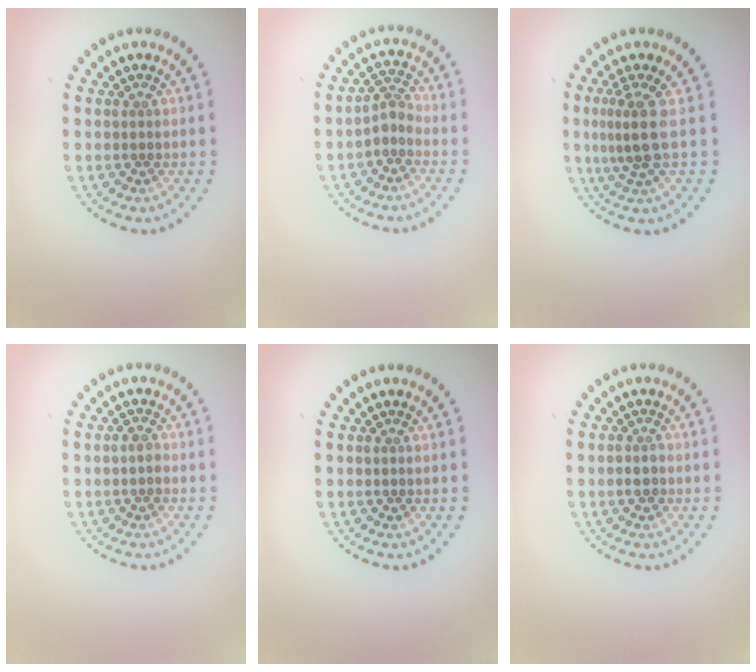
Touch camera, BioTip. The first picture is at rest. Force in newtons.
{"total": 2.1, "press": 1.6, "slide": 1.3}
{"total": 2.8, "press": 2.1, "slide": 2.0}
{"total": 1.1, "press": 0.9, "slide": 0.5}
{"total": 0.0}
{"total": 1.2, "press": 1.1, "slide": 0.5}